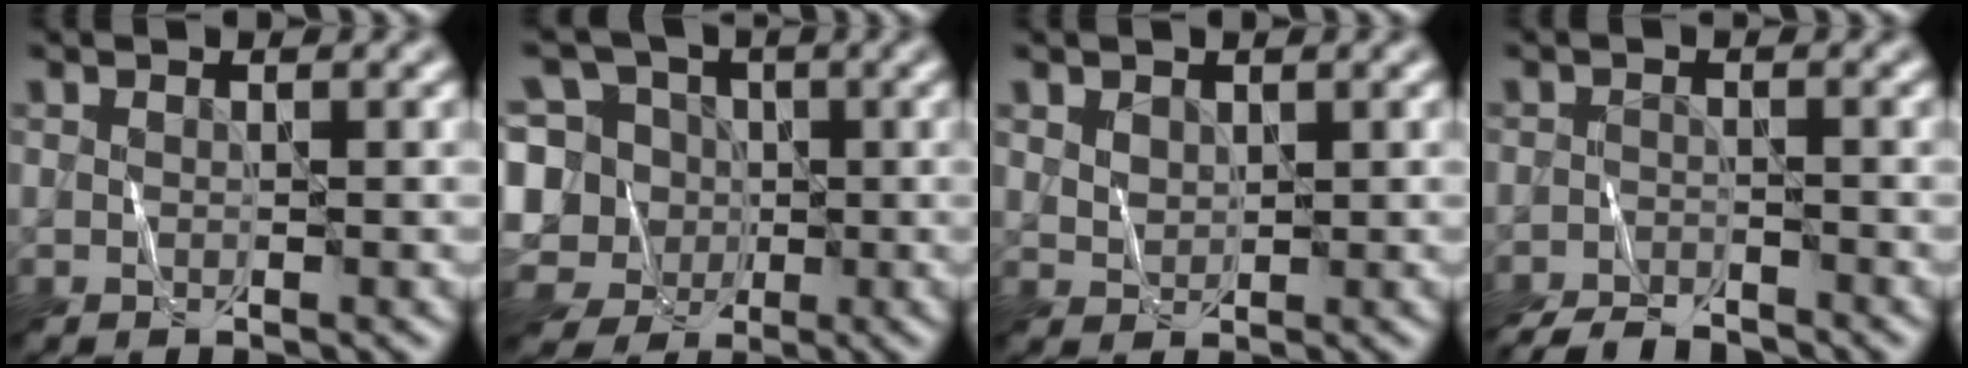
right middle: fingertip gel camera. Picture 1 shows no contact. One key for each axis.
{"total": 11.5, "fx": -1.0, "fy": 10.7, "fz": 4.1, "tx": -0.118, "ty": 0.029, "tz": -0.043}
{"total": 1.4, "fx": 1.0, "fy": 0.9, "fz": 0.4, "tx": -0.009, "ty": 0.000, "tz": 0.022}
{"total": 4.4, "fx": -4.2, "fy": 0.7, "fz": 1.2, "tx": -0.021, "ty": -0.008, "tz": -0.075}